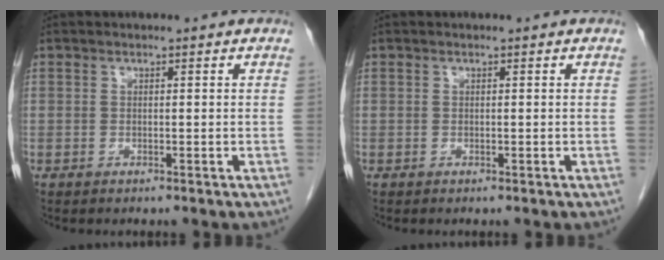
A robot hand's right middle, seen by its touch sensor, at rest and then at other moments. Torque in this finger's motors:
{"motor_torque": [1.12, -1.02, 0.04, 0.01]}